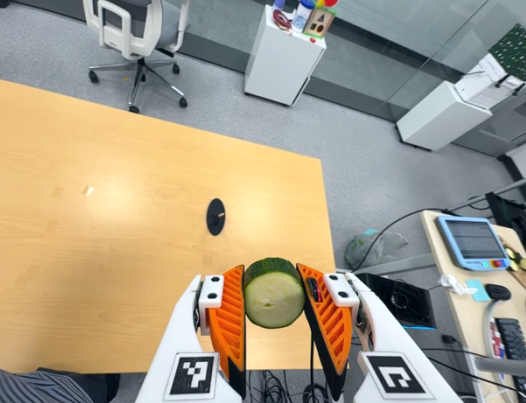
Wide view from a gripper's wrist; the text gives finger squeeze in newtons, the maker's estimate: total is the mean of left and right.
{"total": 9.7, "left": 9.1, "right": 10.3}